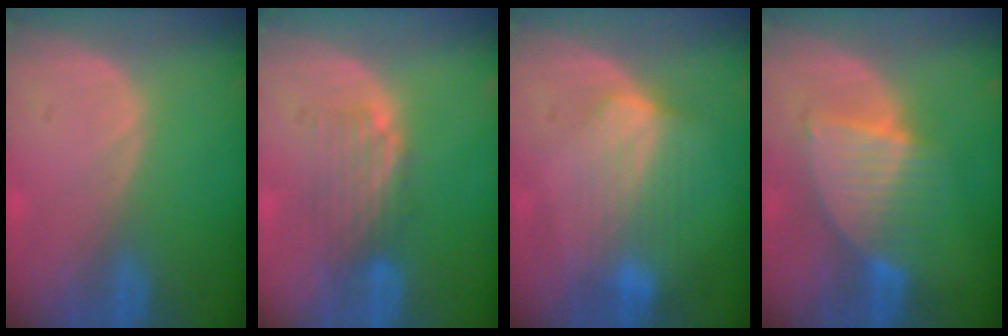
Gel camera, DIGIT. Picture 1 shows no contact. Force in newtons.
{"total": 4.8, "press": 4.1, "slide": 2.5}
{"total": 7.2, "press": 6.5, "slide": 3.1}
{"total": 6.8, "press": 6.7, "slide": 1.2}